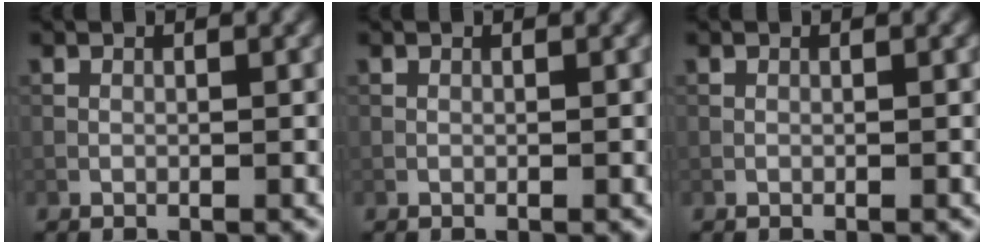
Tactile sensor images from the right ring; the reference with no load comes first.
{"total": 0.0}
{"total": 0.0}